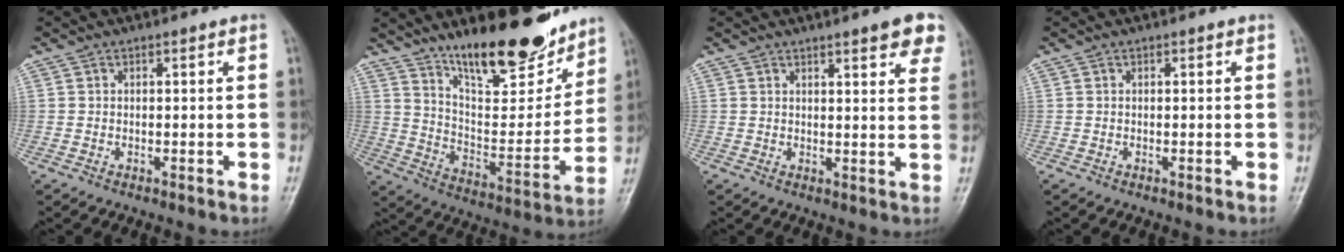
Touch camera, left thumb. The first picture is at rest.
{"total": 19.8, "force": [14.8, 6.2, 11.6], "torque": [-0.132, -0.098, 0.245]}
{"total": 7.8, "force": [5.1, 1.7, 5.7], "torque": [-0.048, -0.017, 0.057]}
{"total": 0.0}